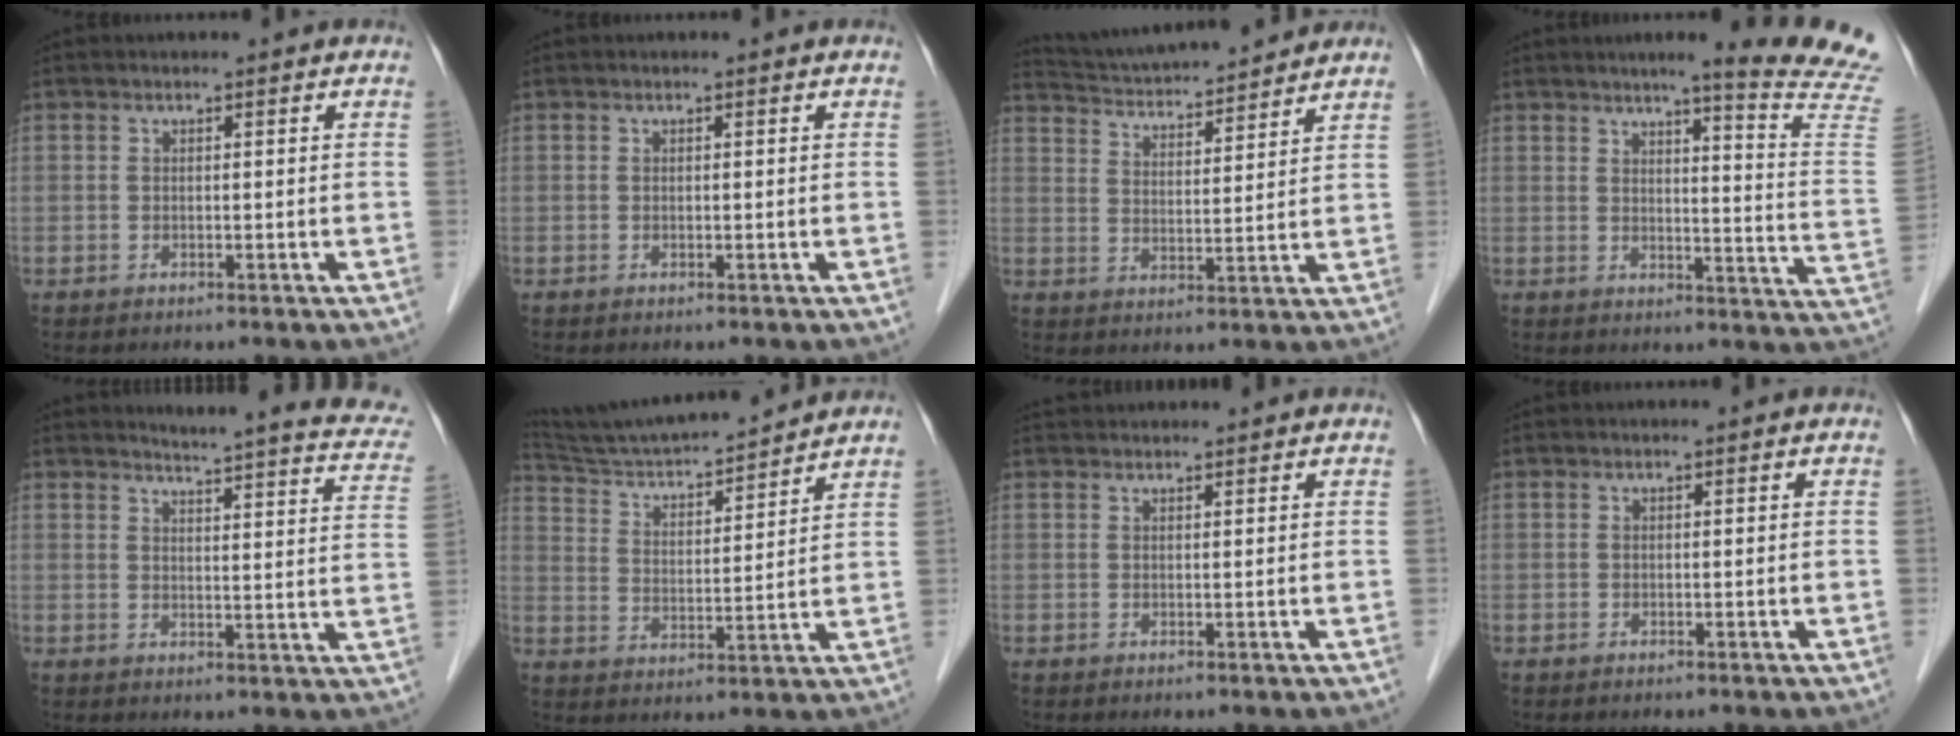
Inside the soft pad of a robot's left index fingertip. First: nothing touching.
{"total": 0.0}
{"total": 14.2, "force": [13.4, 1.1, 4.7], "torque": [-0.086, 0.018, 0.209]}
{"total": 15.7, "force": [13.7, -2.0, 7.6], "torque": [-0.096, -0.099, 0.143]}
{"total": 18.0, "force": [16.7, 1.6, 6.5], "torque": [-0.077, -0.059, 0.176]}
{"total": 15.6, "force": [14.7, 0.6, 5.4], "torque": [-0.101, 0.008, 0.240]}
{"total": 0.8, "force": [0.8, 0.1, 0.1], "torque": [-0.004, 0.018, 0.017]}
{"total": 0.0}